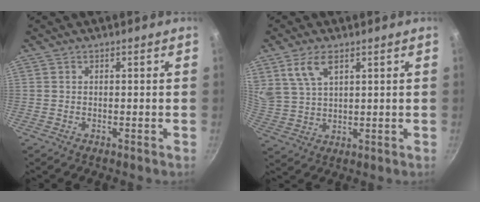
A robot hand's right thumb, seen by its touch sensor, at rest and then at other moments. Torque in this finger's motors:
{"motor_torque": [0.21, 3.66, 1.80, 0.96, 0.28]}